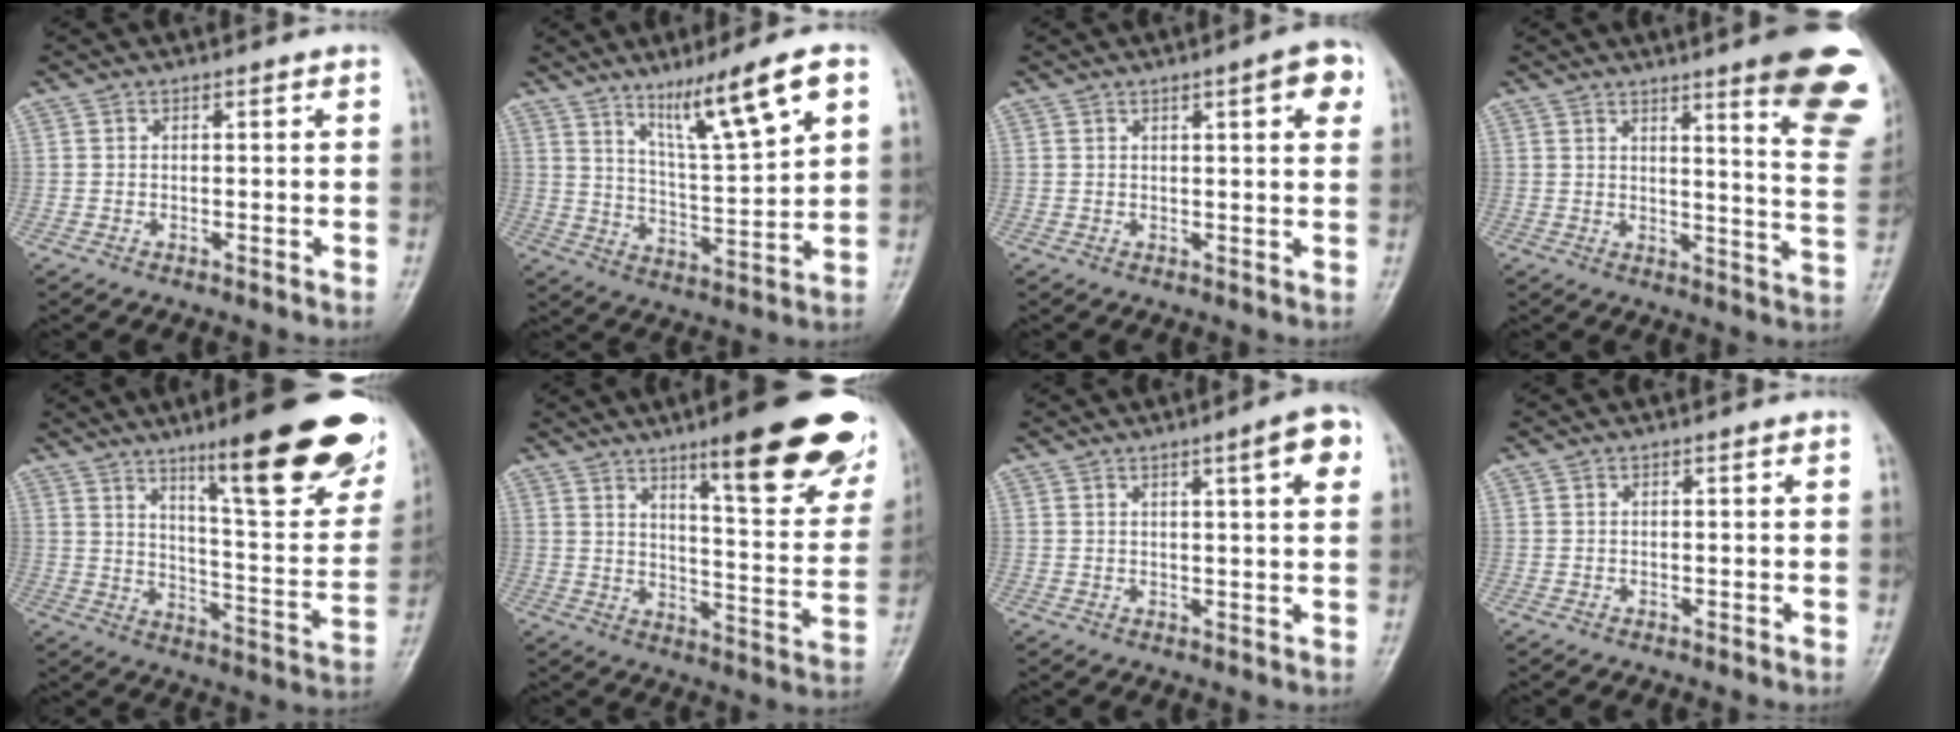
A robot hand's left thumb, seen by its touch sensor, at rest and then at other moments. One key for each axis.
{"total": 13.6, "fx": 7.9, "fy": 1.6, "fz": 11.0, "tx": -0.182, "ty": -0.042, "tz": 0.143}
{"total": 5.6, "fx": 2.5, "fy": 1.2, "fz": 4.8, "tx": -0.051, "ty": -0.005, "tz": 0.029}
{"total": 17.4, "fx": 10.4, "fy": 2.6, "fz": 13.8, "tx": -0.135, "ty": -0.064, "tz": 0.121}
{"total": 25.8, "fx": 15.6, "fy": 5.3, "fz": 19.8, "tx": -0.236, "ty": -0.075, "tz": 0.234}
{"total": 23.5, "fx": 14.4, "fy": 5.2, "fz": 17.8, "tx": -0.198, "ty": -0.070, "tz": 0.201}
{"total": 6.2, "fx": 2.8, "fy": 0.9, "fz": 5.4, "tx": -0.067, "ty": -0.006, "tz": 0.036}
{"total": 0.0}